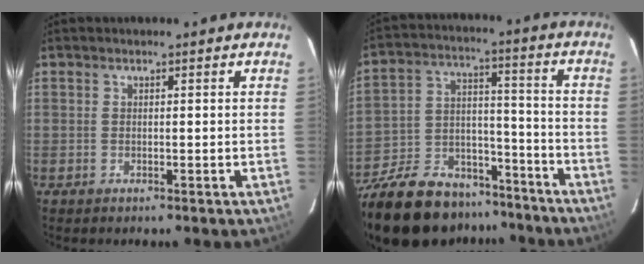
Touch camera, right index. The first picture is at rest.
{"total": 25.5, "force": [-19.8, 11.8, 11.1], "torque": [-0.248, 0.021, -0.293]}